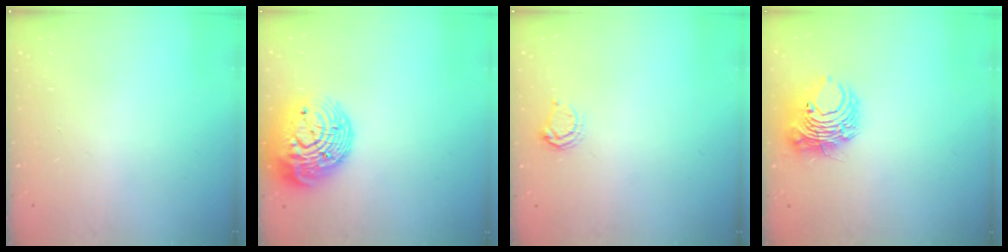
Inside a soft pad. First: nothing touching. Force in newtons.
{"total": 18.4, "press": 18.3, "slide": 1.3}
{"total": 4.0, "press": 4.0, "slide": 0.4}
{"total": 9.5, "press": 9.4, "slide": 1.5}